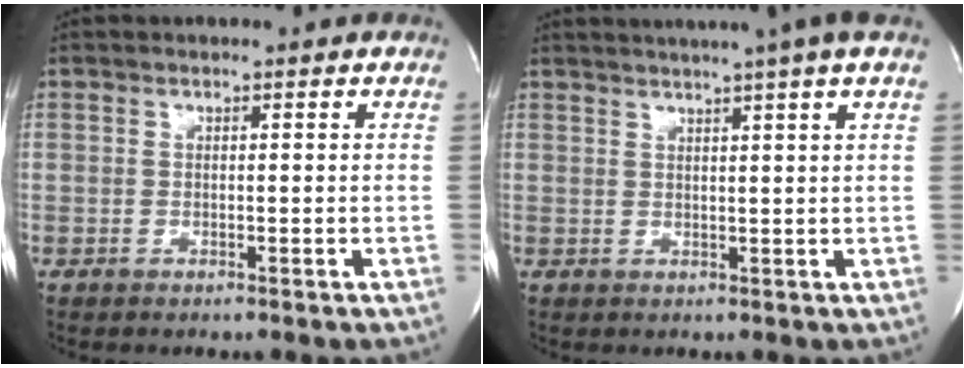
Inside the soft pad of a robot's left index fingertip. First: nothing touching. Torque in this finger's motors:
{"motor_torque": [0.83, -0.86, 0.26, 0.11]}